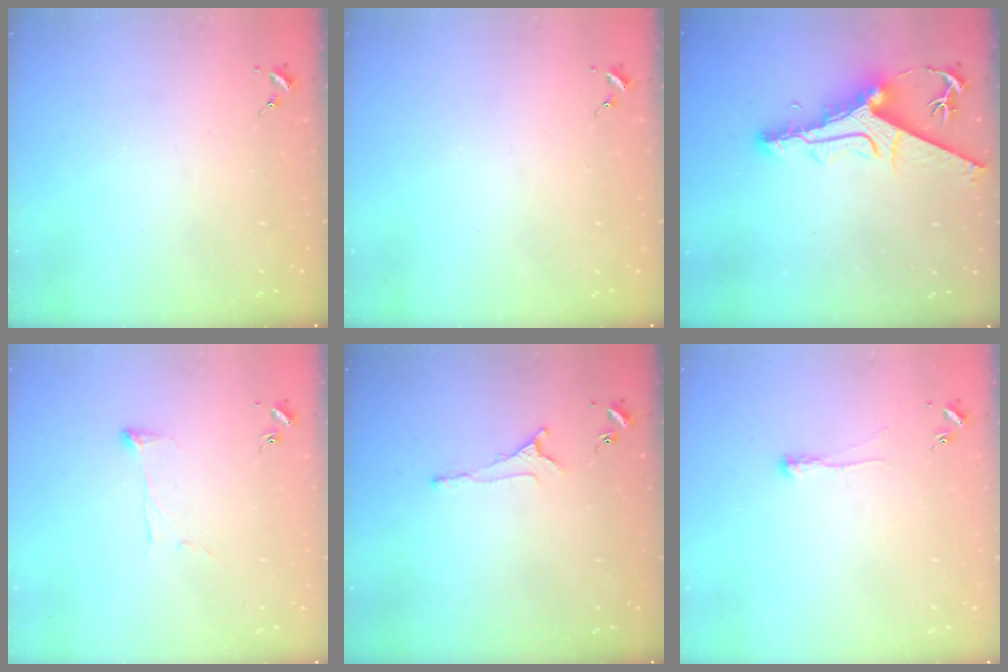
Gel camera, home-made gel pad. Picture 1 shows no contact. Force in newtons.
{"total": 0.0}
{"total": 13.0, "press": 12.8, "slide": 1.8}
{"total": 6.4, "press": 6.4, "slide": 0.6}
{"total": 5.0, "press": 5.0, "slide": 0.8}
{"total": 3.8, "press": 3.8, "slide": 0.7}